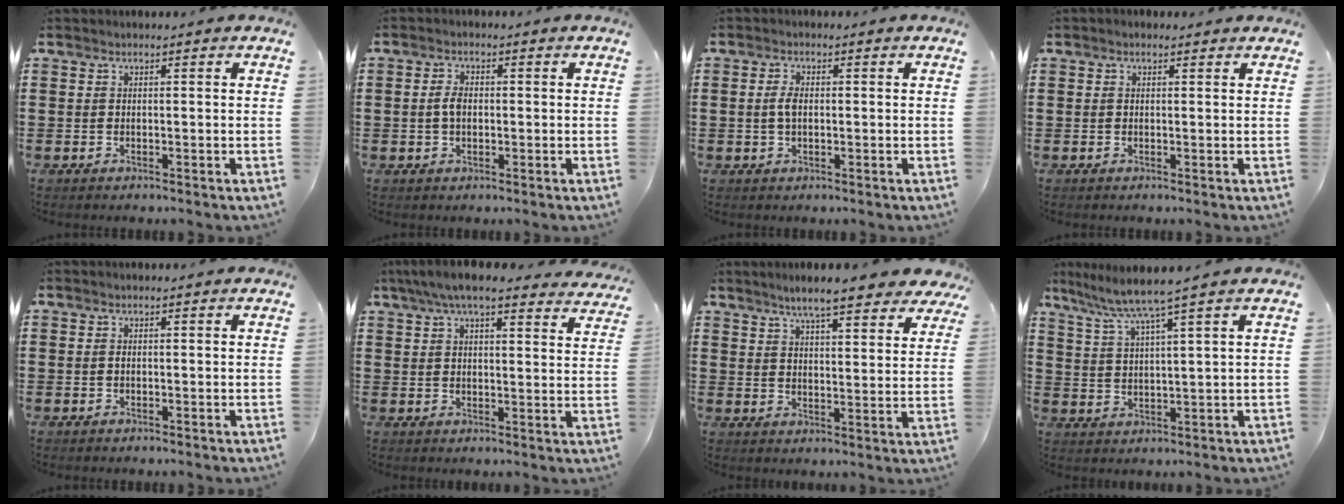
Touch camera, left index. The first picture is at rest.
{"total": 2.7, "force": [0.0, 1.5, 2.2], "torque": [-0.054, 0.003, -0.003]}
{"total": 2.6, "force": [0.1, 1.2, 2.3], "torque": [-0.056, 0.001, -0.002]}
{"total": 0.7, "force": [0.4, 0.4, 0.3], "torque": [-0.007, 0.004, 0.007]}
{"total": 0.0}
{"total": 7.1, "force": [6.0, 1.0, 3.6], "torque": [-0.087, -0.013, 0.109]}
{"total": 7.2, "force": [6.3, 0.7, 3.5], "torque": [-0.073, -0.023, 0.107]}
{"total": 5.6, "force": [4.2, -0.9, 3.6], "torque": [-0.086, -0.024, 0.066]}